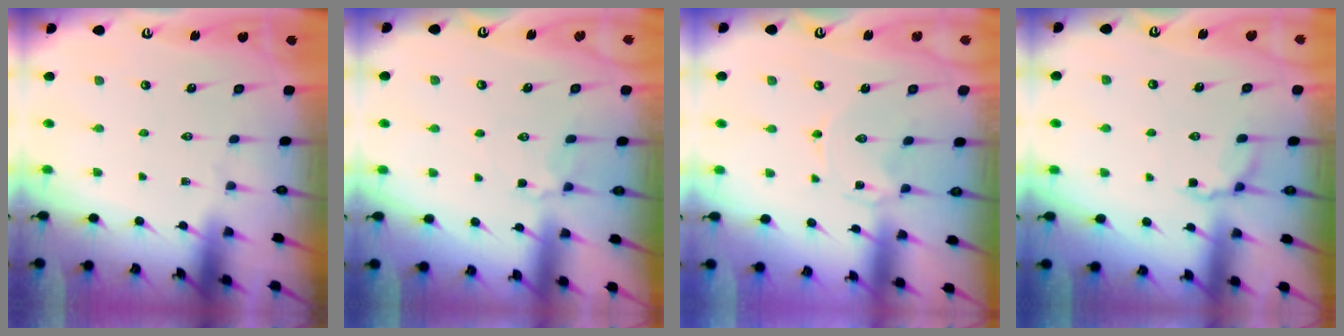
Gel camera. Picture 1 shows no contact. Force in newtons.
{"total": 3.2, "press": 3.0, "slide": 1.0}
{"total": 0.5, "press": 0.5, "slide": 0.1}
{"total": 3.8, "press": 3.5, "slide": 1.4}